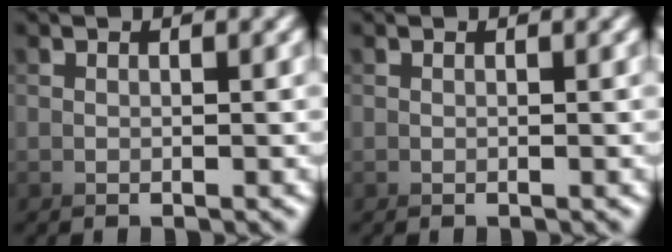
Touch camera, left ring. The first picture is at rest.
{"total": 0.0}